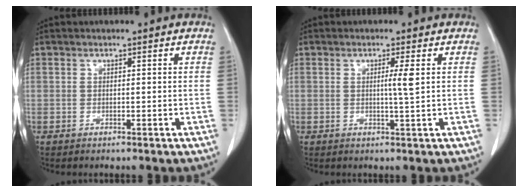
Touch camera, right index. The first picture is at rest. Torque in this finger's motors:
{"motor_torque": [-0.07, 0.21, 0.06, 0.02]}